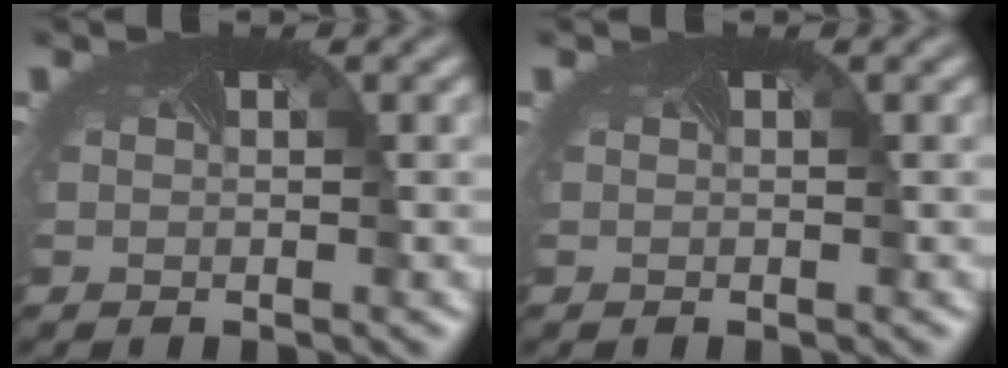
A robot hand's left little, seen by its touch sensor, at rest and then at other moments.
{"total": 0.0}